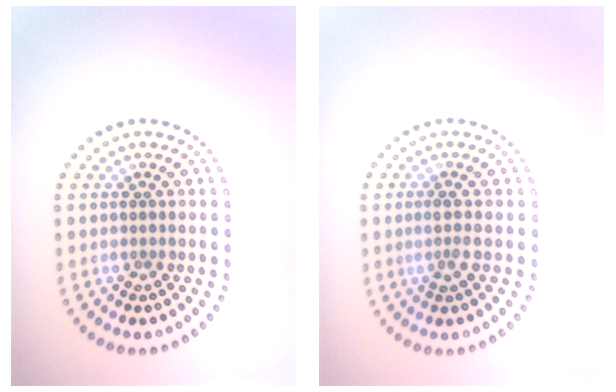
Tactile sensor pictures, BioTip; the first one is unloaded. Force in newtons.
{"total": 1.6, "press": 1.3, "slide": 0.9}